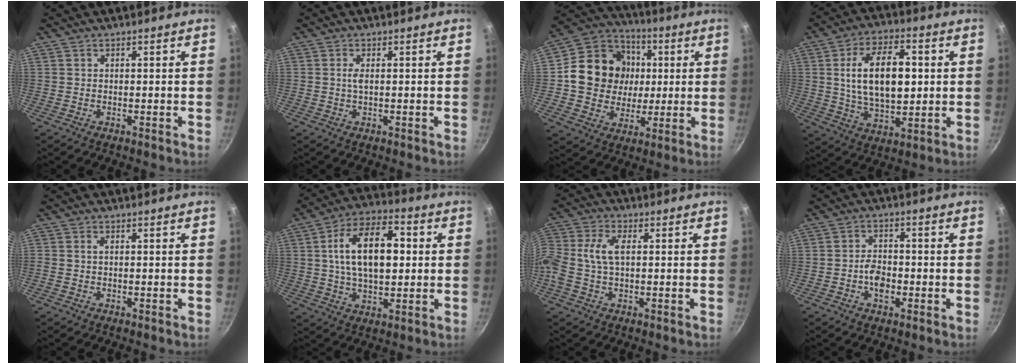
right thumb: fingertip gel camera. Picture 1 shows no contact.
{"total": 1.4, "force": [0.2, 0.5, 1.3], "torque": [-0.030, 0.000, 0.006]}
{"total": 18.0, "force": [1.9, 15.8, 8.2], "torque": [-0.121, 0.017, 0.028]}
{"total": 16.6, "force": [2.2, 9.2, 13.7], "torque": [-0.213, 0.001, 0.042]}
{"total": 0.6, "force": [0.1, 0.4, 0.5], "torque": [-0.015, 0.002, 0.002]}
{"total": 16.8, "force": [2.3, 9.5, 13.7], "torque": [-0.206, 0.016, 0.033]}
{"total": 8.3, "force": [0.5, 4.7, 6.8], "torque": [-0.150, 0.019, -0.002]}
{"total": 4.8, "force": [-1.4, 3.1, 3.4], "torque": [-0.045, 0.018, -0.027]}